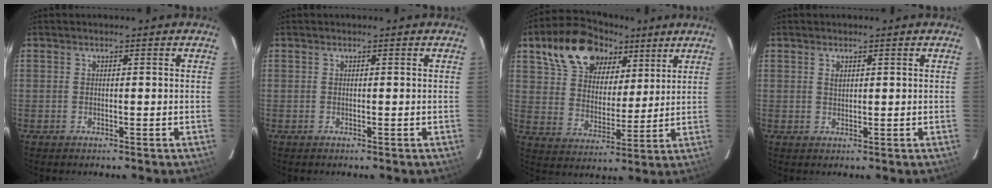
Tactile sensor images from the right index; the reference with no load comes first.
{"total": 0.0}
{"total": 17.5, "force": [10.1, 10.5, 9.6], "torque": [-0.205, 0.057, 0.184]}
{"total": 1.1, "force": [0.6, 0.7, 0.7], "torque": [-0.012, 0.004, 0.011]}